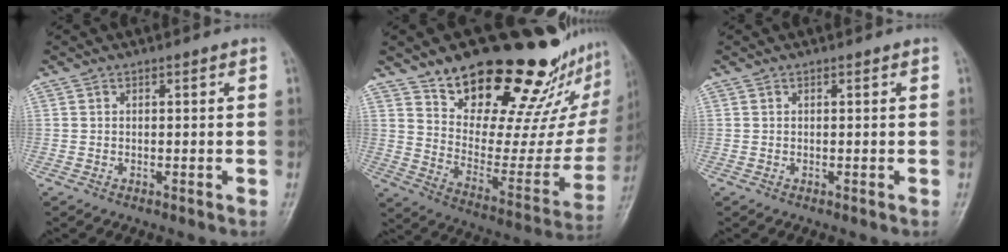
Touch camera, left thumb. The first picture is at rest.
{"total": 29.4, "force": [21.5, 11.0, 16.7], "torque": [-0.205, -0.110, 0.315]}
{"total": 0.0}